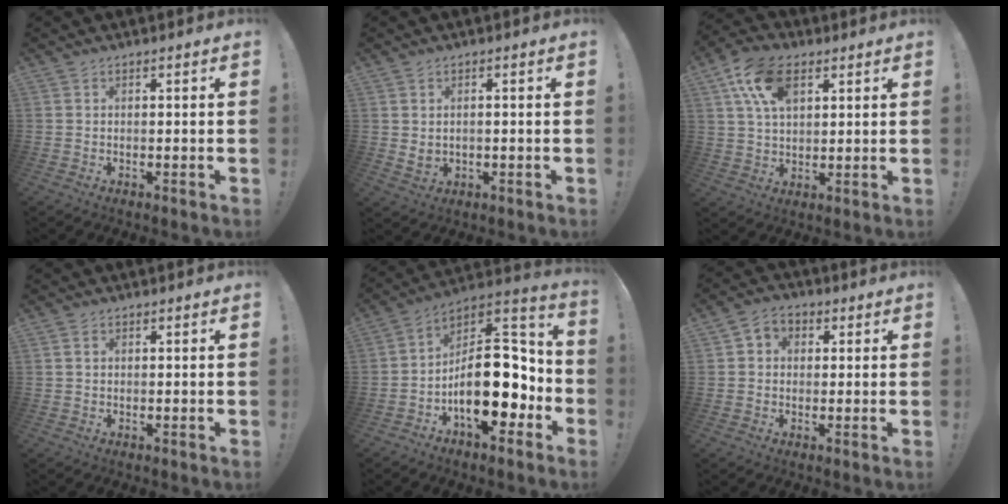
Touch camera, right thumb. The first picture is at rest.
{"total": 2.3, "force": [0.9, 1.3, 1.6], "torque": [-0.024, -0.006, 0.016]}
{"total": 13.5, "force": [5.9, 8.6, 8.6], "torque": [-0.140, -0.001, 0.113]}
{"total": 0.9, "force": [0.3, 0.8, 0.3], "torque": [-0.005, 0.002, 0.006]}
{"total": 22.0, "force": [-4.5, 12.0, 17.8], "torque": [-0.265, 0.017, -0.063]}
{"total": 10.7, "force": [4.1, 7.2, 6.7], "torque": [-0.114, 0.006, 0.080]}